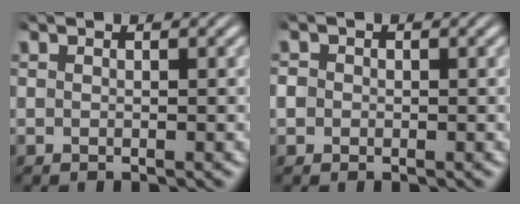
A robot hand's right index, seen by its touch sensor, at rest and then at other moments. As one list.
[{"total": 2.0, "force": [-0.2, 1.9, 0.6], "torque": [-0.023, -0.005, -0.006]}]